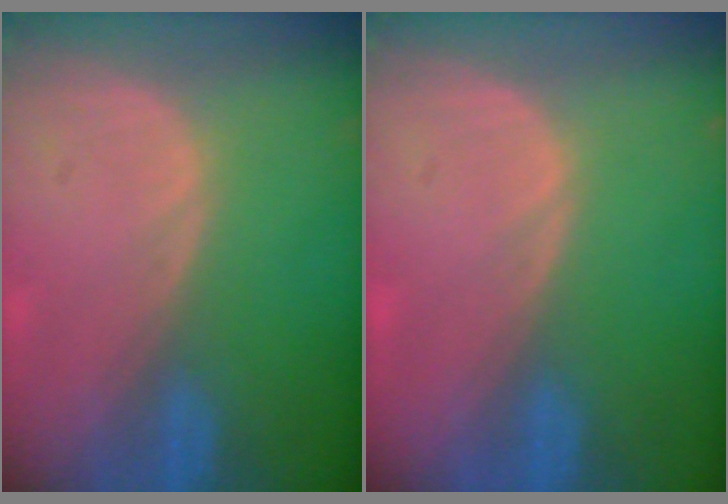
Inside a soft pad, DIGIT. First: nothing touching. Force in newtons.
{"total": 0.0}